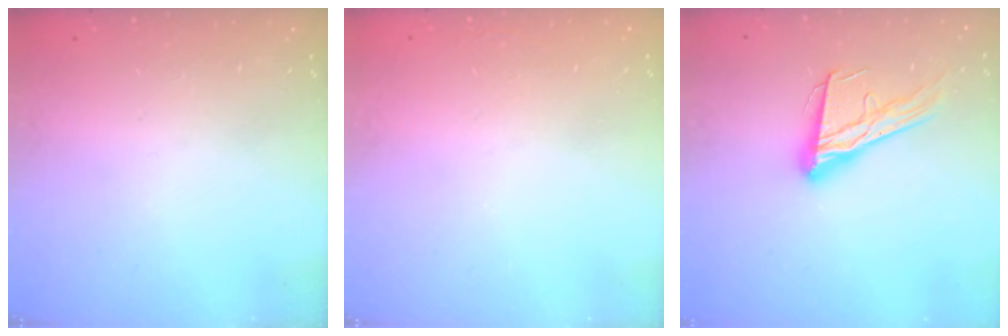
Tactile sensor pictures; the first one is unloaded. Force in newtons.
{"total": 1.6, "press": 1.6, "slide": 0.0}
{"total": 14.8, "press": 14.8, "slide": 1.3}